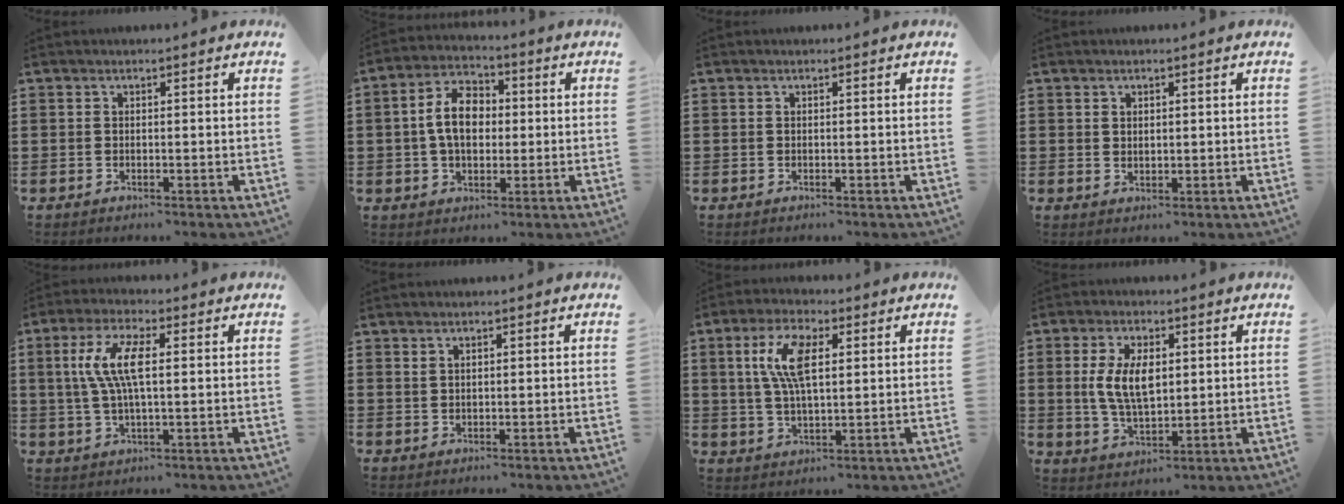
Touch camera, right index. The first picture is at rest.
{"total": 8.0, "force": [0.3, 5.1, 6.2], "torque": [-0.130, 0.012, -0.001]}
{"total": 0.0}
{"total": 1.3, "force": [1.0, 0.7, 0.3], "torque": [-0.006, 0.002, 0.020]}
{"total": 8.0, "force": [1.1, 2.8, 7.4], "torque": [-0.164, 0.004, 0.011]}
{"total": 0.9, "force": [0.7, 0.5, 0.4], "torque": [-0.010, 0.002, 0.013]}
{"total": 8.5, "force": [2.2, 3.5, 7.4], "torque": [-0.159, 0.009, 0.035]}
{"total": 7.9, "force": [1.1, 4.0, 6.7], "torque": [-0.138, 0.004, 0.014]}